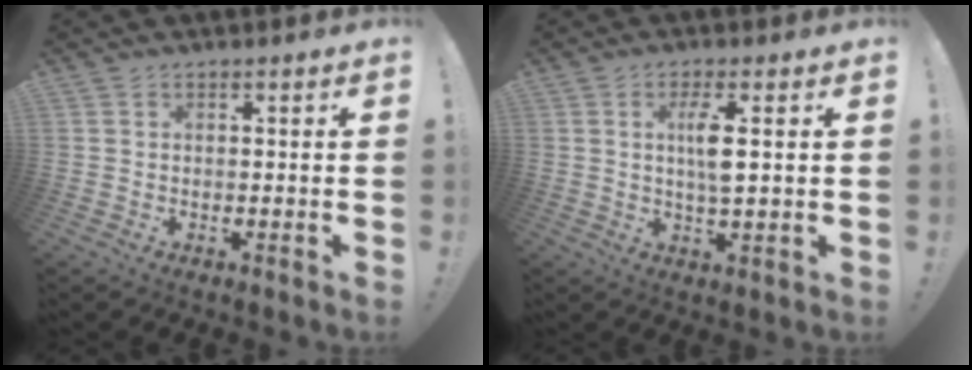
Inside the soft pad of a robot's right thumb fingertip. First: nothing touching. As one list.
[{"total": 6.5, "force": [1.5, 1.2, 6.2], "torque": [-0.107, -0.009, 0.018]}]